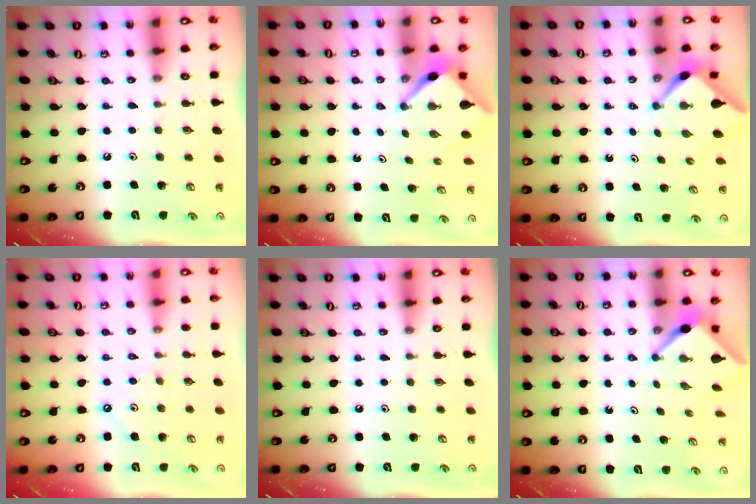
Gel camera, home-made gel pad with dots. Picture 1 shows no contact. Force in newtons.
{"total": 3.6, "press": 3.6, "slide": 0.1}
{"total": 2.4, "press": 2.4, "slide": 0.3}
{"total": 3.0, "press": 3.0, "slide": 0.4}
{"total": 0.0}
{"total": 3.3, "press": 3.3, "slide": 0.2}